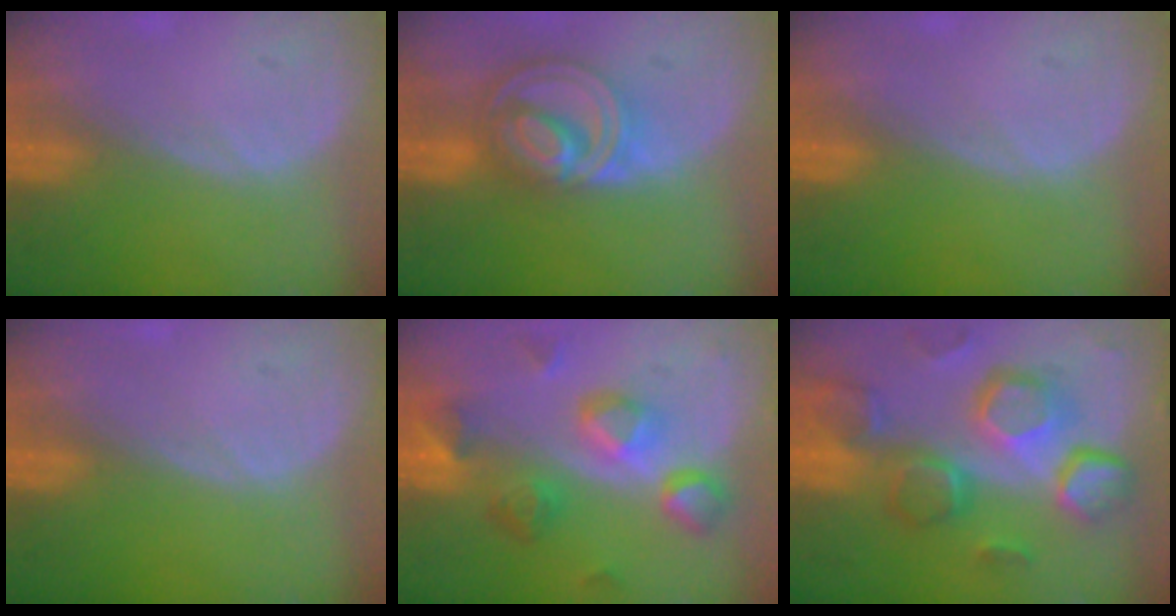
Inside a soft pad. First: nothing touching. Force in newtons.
{"total": 8.8, "press": 7.4, "slide": 4.7}
{"total": 0.0}
{"total": 0.0}
{"total": 9.4, "press": 8.4, "slide": 4.3}
{"total": 12.5, "press": 10.9, "slide": 6.1}